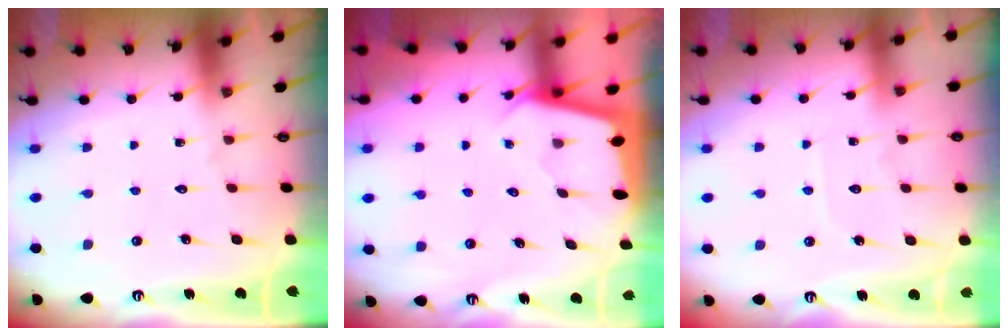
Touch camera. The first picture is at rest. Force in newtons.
{"total": 2.0, "press": 2.0, "slide": 0.3}
{"total": 5.6, "press": 5.6, "slide": 0.6}